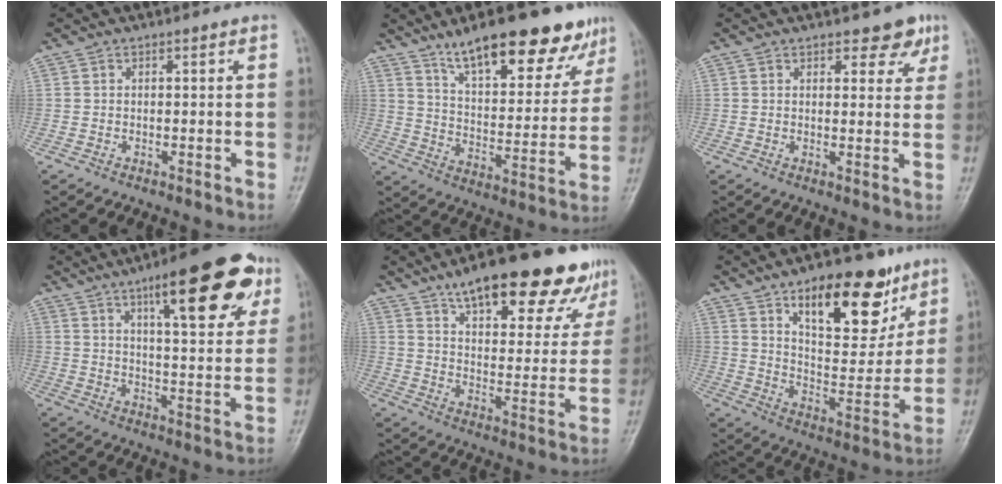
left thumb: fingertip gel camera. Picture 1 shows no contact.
{"total": 20.7, "force": [14.4, 7.1, 13.1], "torque": [-0.145, -0.059, 0.224]}
{"total": 4.9, "force": [3.2, 2.5, 2.7], "torque": [-0.004, -0.015, 0.039]}
{"total": 19.6, "force": [10.3, 5.7, 15.6], "torque": [-0.185, -0.028, 0.146]}
{"total": 24.3, "force": [17.0, 8.2, 15.3], "torque": [-0.171, -0.051, 0.241]}
{"total": 19.6, "force": [11.6, 8.8, 13.2], "torque": [-0.140, -0.065, 0.186]}